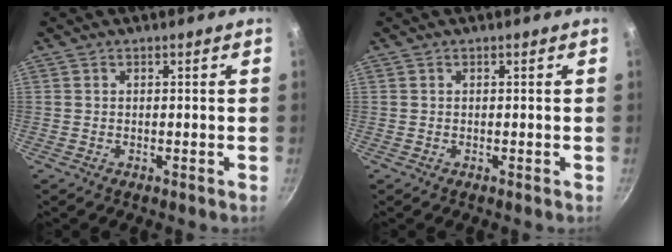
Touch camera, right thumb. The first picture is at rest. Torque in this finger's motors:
{"motor_torque": [0.00, 0.00, 0.06, 0.06, 0.00]}